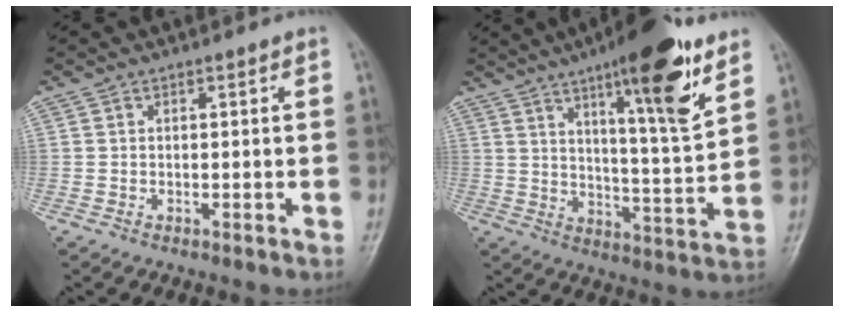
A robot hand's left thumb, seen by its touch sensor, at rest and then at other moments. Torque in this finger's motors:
{"motor_torque": [0.69, 0.54, 1.48, -1.30, 0.36]}